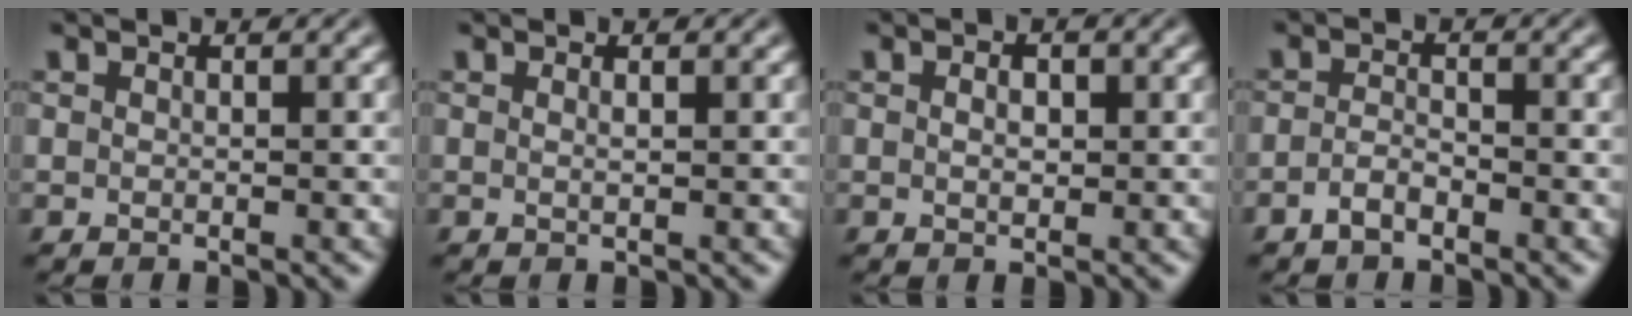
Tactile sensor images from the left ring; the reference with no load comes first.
{"total": 0.7, "force": [0.2, 0.2, 0.6], "torque": [-0.007, 0.001, 0.001]}
{"total": 1.6, "force": [0.2, 0.9, 1.3], "torque": [-0.019, -0.003, 0.007]}
{"total": 1.7, "force": [-1.1, 0.7, 1.1], "torque": [-0.025, 0.002, -0.026]}